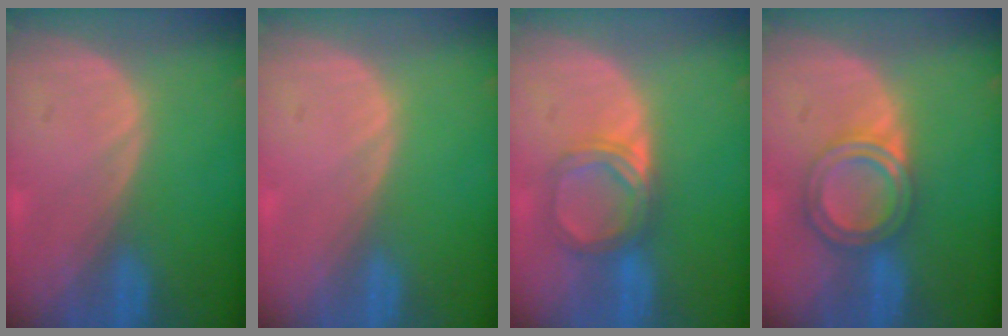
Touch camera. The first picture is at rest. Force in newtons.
{"total": 0.0}
{"total": 5.3, "press": 4.9, "slide": 1.9}
{"total": 5.9, "press": 5.4, "slide": 2.5}